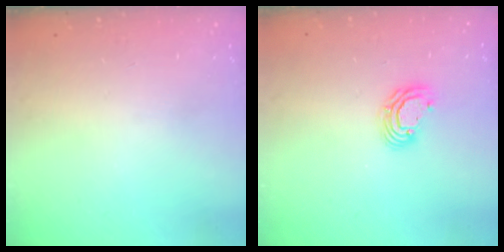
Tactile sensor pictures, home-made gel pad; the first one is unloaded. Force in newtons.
{"total": 7.0, "press": 7.0, "slide": 0.8}